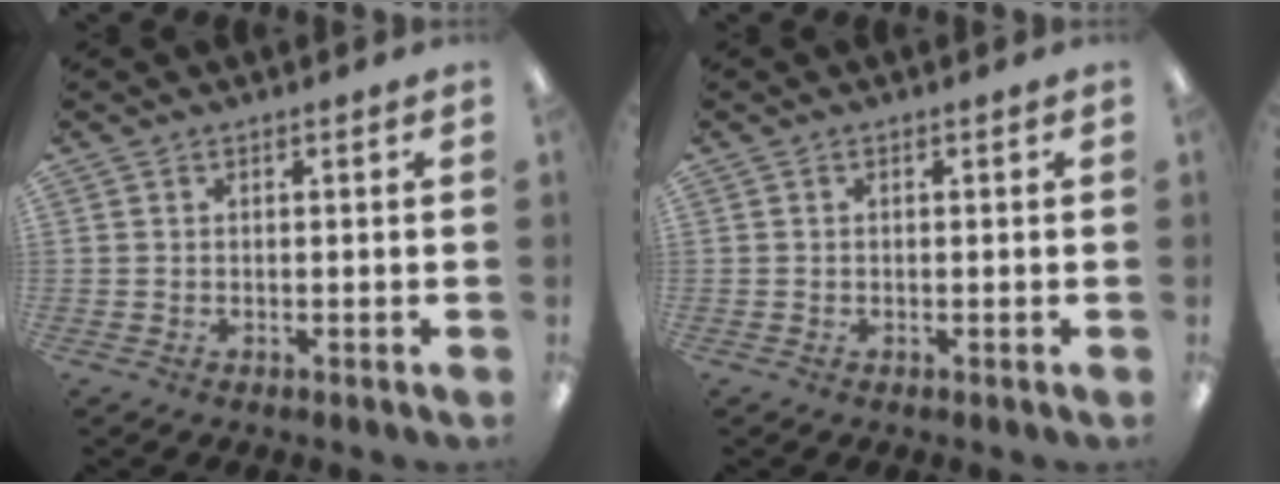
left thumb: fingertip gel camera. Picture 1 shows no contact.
{"total": 0.0}